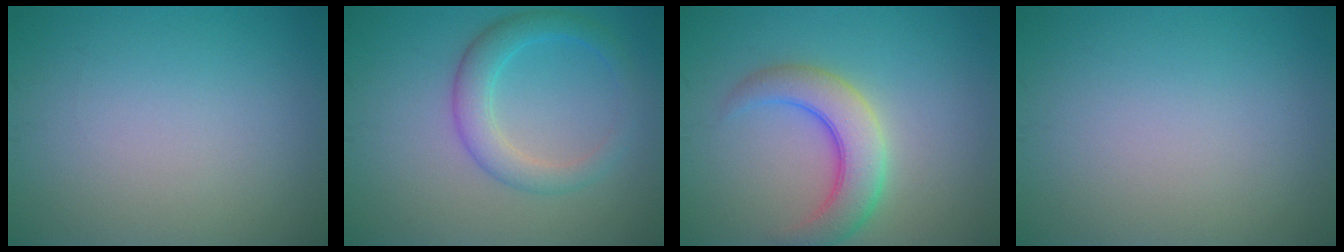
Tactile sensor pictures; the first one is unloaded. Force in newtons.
{"total": 2.6, "press": 2.6, "slide": 0.2}
{"total": 5.2, "press": 5.2, "slide": 0.3}
{"total": 0.0}